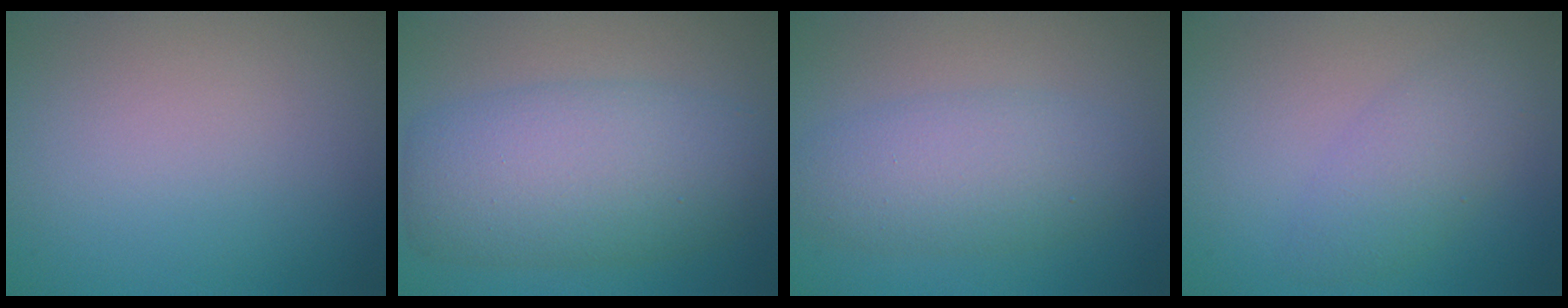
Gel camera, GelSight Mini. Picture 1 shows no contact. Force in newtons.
{"total": 7.6, "press": 7.6, "slide": 0.2}
{"total": 4.6, "press": 4.6, "slide": 0.2}
{"total": 2.8, "press": 2.8, "slide": 0.2}